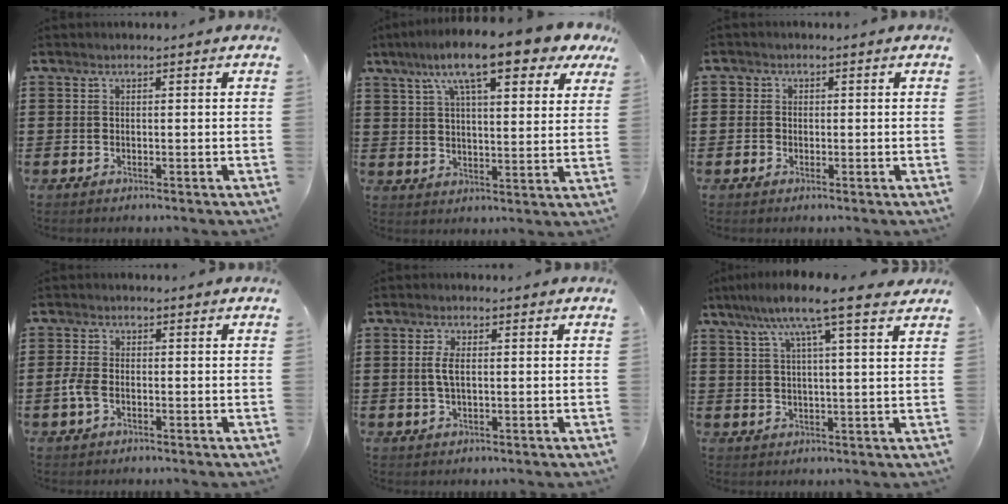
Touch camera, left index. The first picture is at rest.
{"total": 12.8, "force": [8.9, 2.5, 8.8], "torque": [-0.172, -0.020, 0.147]}
{"total": 1.4, "force": [-0.2, 1.4, 0.2], "torque": [-0.009, 0.005, -0.006]}
{"total": 3.2, "force": [-0.8, 1.7, 2.7], "torque": [-0.070, -0.005, -0.019]}
{"total": 3.3, "force": [0.4, 1.4, 3.0], "torque": [-0.077, -0.001, 0.000]}
{"total": 8.8, "force": [6.1, 0.7, 6.3], "torque": [-0.132, -0.013, 0.101]}